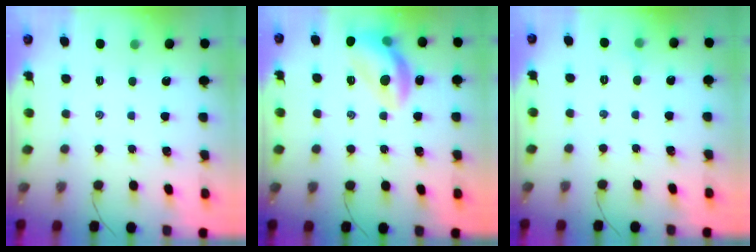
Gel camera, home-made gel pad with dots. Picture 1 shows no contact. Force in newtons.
{"total": 13.6, "press": 13.5, "slide": 1.8}
{"total": 2.7, "press": 2.6, "slide": 0.9}